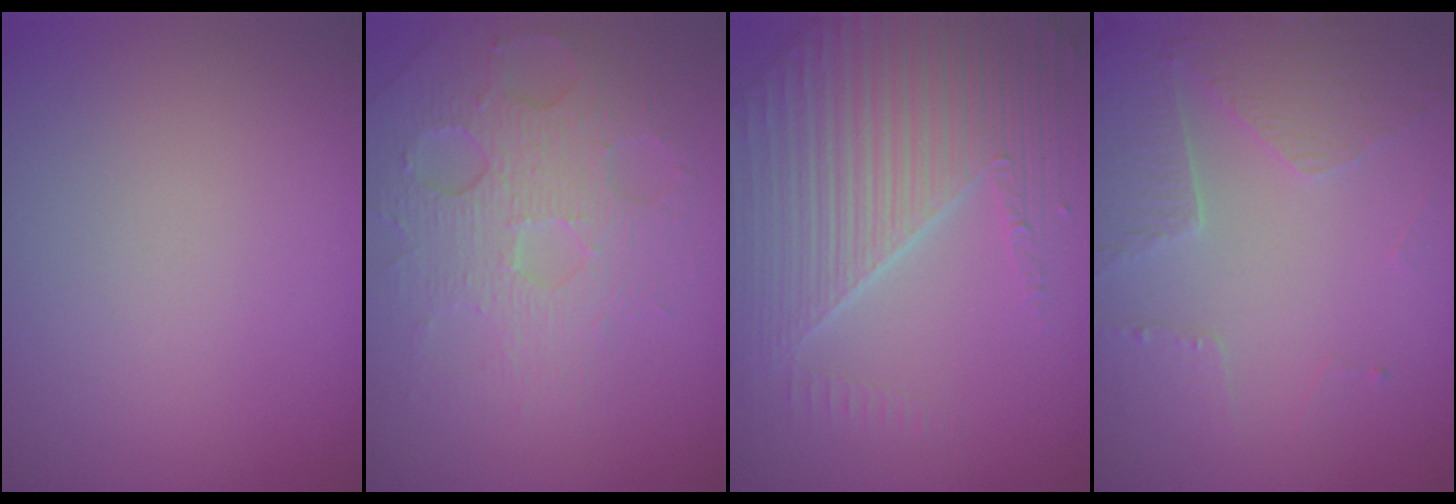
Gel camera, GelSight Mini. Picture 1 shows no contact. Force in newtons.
{"total": 4.9, "press": 4.1, "slide": 2.6}
{"total": 8.5, "press": 5.6, "slide": 6.3}
{"total": 4.8, "press": 3.5, "slide": 3.2}